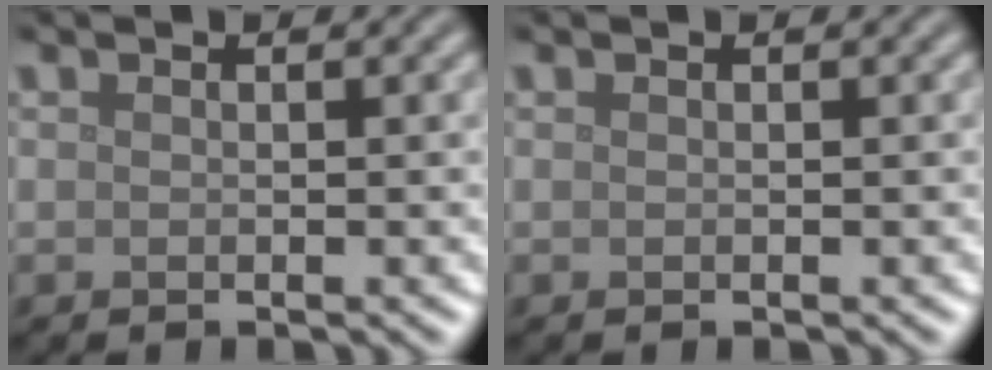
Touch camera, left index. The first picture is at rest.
{"total": 0.0}